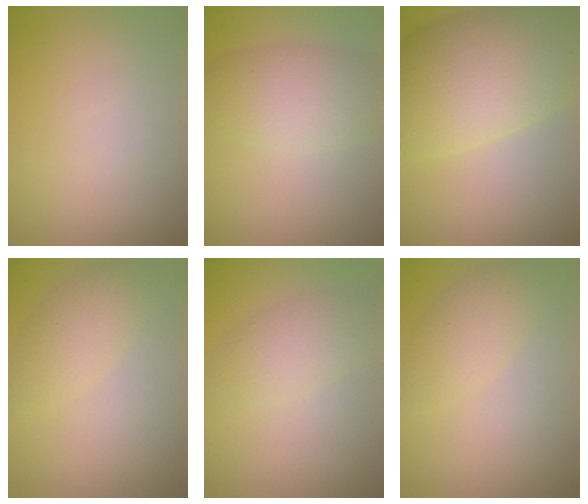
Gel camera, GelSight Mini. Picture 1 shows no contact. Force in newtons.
{"total": 4.4, "press": 4.4, "slide": 0.1}
{"total": 9.9, "press": 9.9, "slide": 0.3}
{"total": 2.5, "press": 2.5, "slide": 0.1}
{"total": 2.7, "press": 2.7, "slide": 0.0}
{"total": 2.5, "press": 2.5, "slide": 0.1}